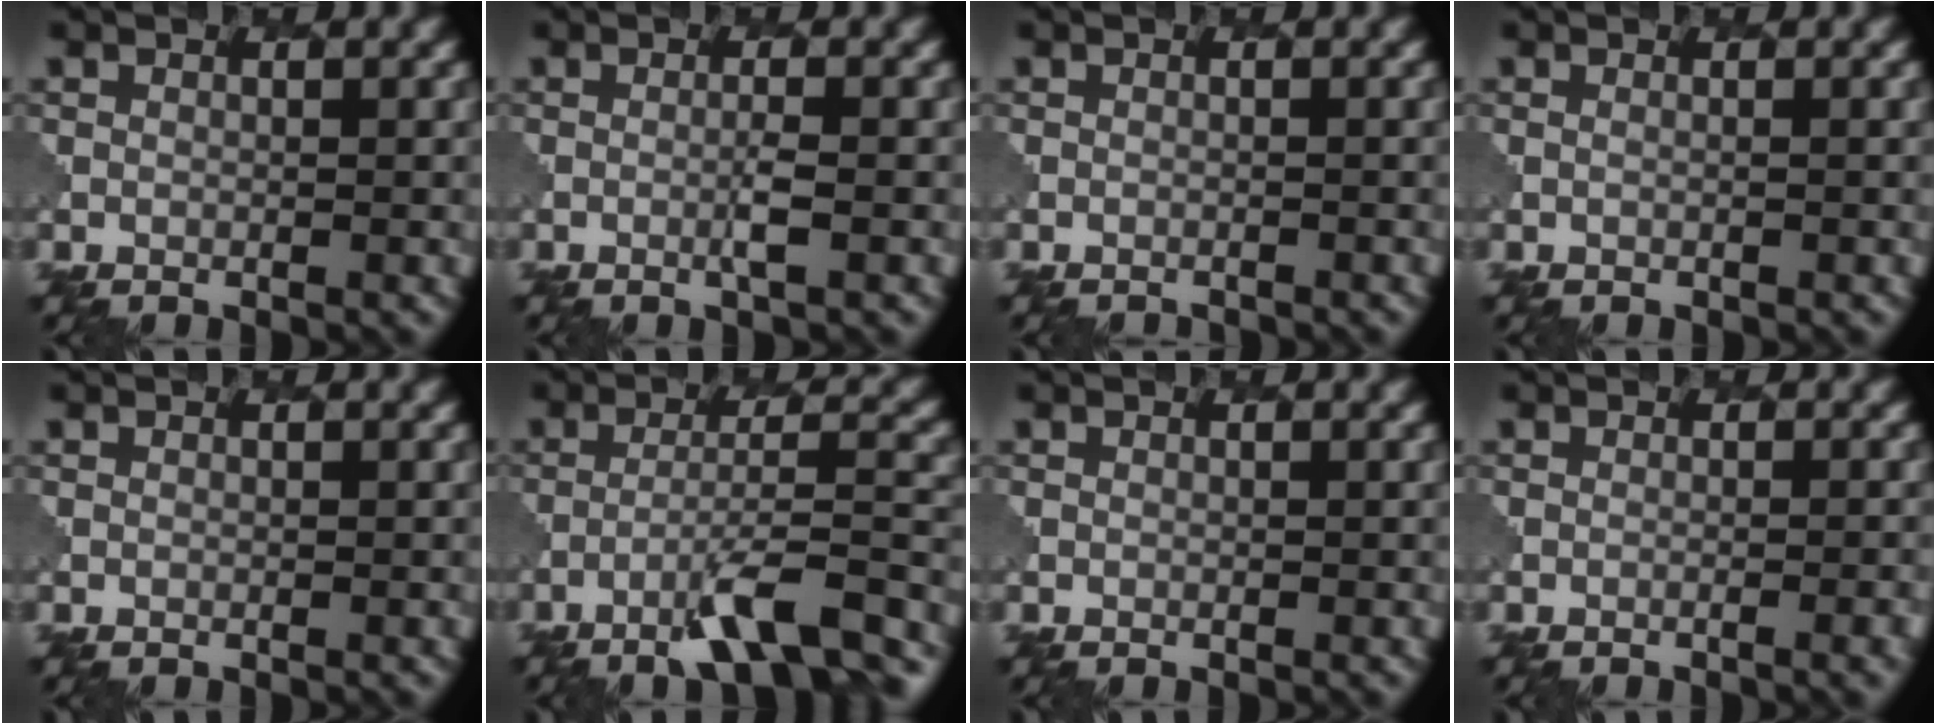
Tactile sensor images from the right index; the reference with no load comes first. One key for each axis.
{"total": 1.1, "fx": 0.0, "fy": -0.1, "fz": 1.1, "tx": -0.021, "ty": 0.004, "tz": -0.002}
{"total": 1.3, "fx": -1.3, "fy": 0.2, "fz": 0.2, "tx": 0.010, "ty": -0.002, "tz": -0.019}
{"total": 0.6, "fx": 0.2, "fy": 0.2, "fz": 0.5, "tx": -0.005, "ty": -0.003, "tz": -0.007}
{"total": 0.0}
{"total": 7.9, "fx": -5.1, "fy": 1.3, "fz": 5.9, "tx": -0.096, "ty": 0.008, "tz": -0.079}
{"total": 0.0}
{"total": 2.2, "fx": -0.8, "fy": 0.7, "fz": 2.0, "tx": -0.012, "ty": 0.008, "tz": -0.017}